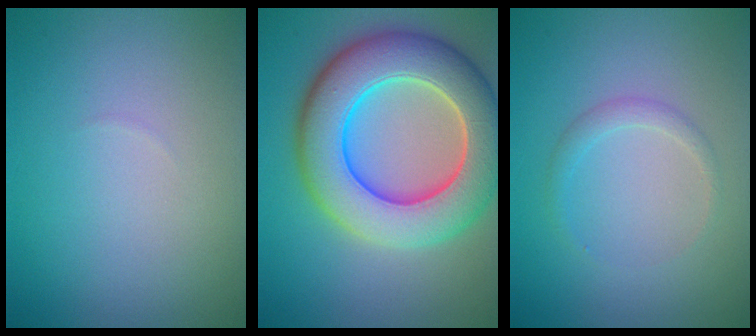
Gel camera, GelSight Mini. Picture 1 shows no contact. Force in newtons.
{"total": 10.6, "press": 10.6, "slide": 0.6}
{"total": 1.2, "press": 1.2, "slide": 0.1}